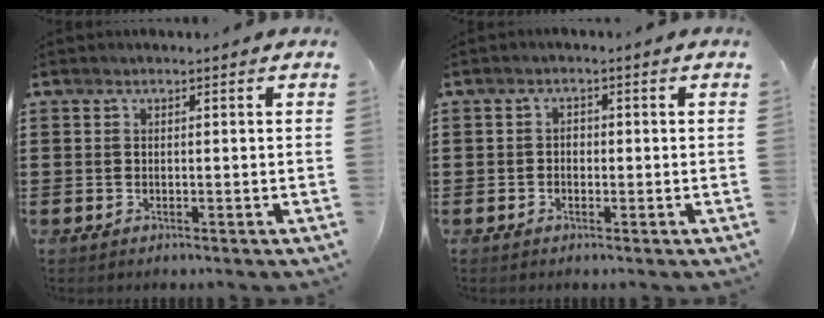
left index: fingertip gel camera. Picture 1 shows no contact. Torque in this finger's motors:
{"motor_torque": [0.02, 0.05, 0.02, 0.00]}